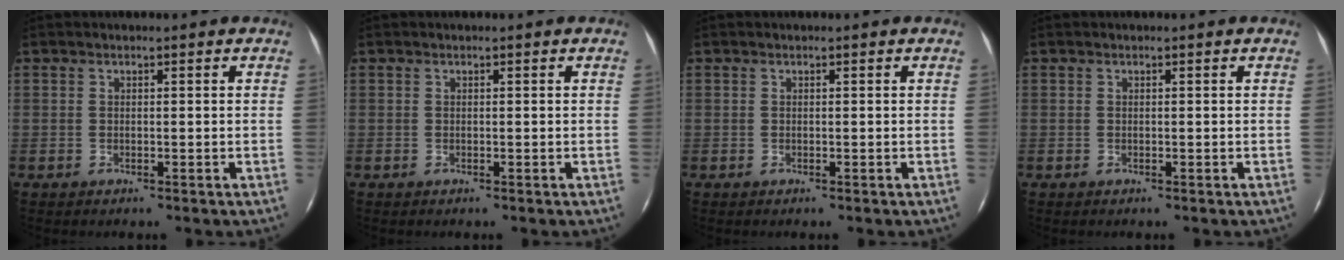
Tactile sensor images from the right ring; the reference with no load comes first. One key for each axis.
{"total": 0.0}
{"total": 0.0}
{"total": 0.0}